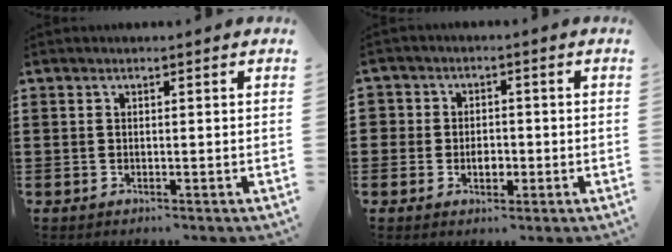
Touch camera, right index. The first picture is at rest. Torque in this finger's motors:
{"motor_torque": [0.09, 0.06, -0.01, -0.01]}